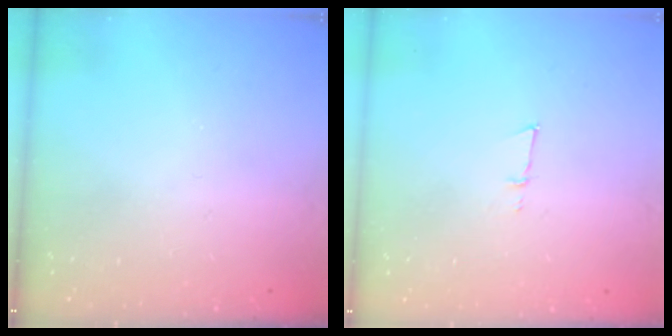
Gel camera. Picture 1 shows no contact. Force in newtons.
{"total": 4.2, "press": 4.0, "slide": 1.1}